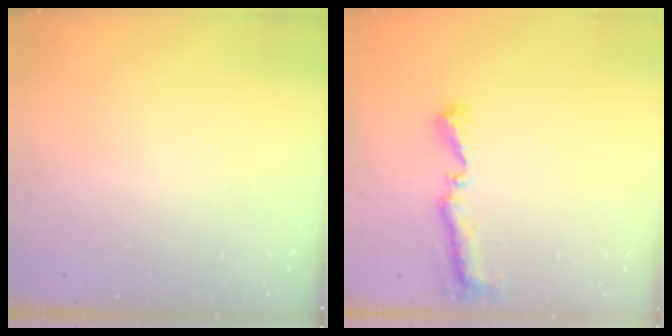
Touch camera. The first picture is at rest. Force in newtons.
{"total": 8.1, "press": 8.1, "slide": 0.5}